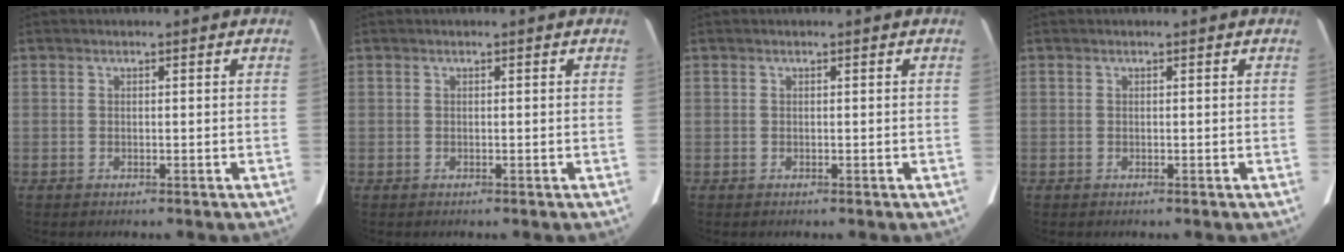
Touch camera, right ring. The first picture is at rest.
{"total": 0.0}
{"total": 0.0}
{"total": 0.0}